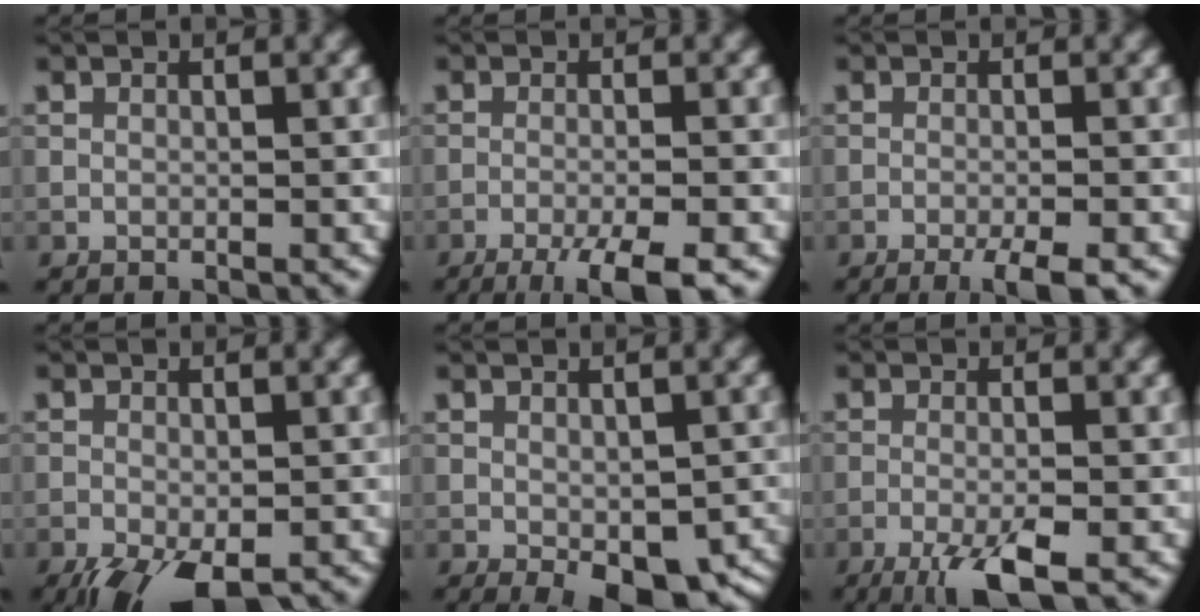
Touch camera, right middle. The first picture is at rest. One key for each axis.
{"total": 5.7, "fx": -3.6, "fy": 1.1, "fz": 4.3, "tx": -0.058, "ty": -0.002, "tz": -0.061}
{"total": 3.3, "fx": -2.0, "fy": 0.5, "fz": 2.6, "tx": -0.039, "ty": 0.000, "tz": -0.037}
{"total": 8.0, "fx": -5.4, "fy": 2.8, "fz": 5.1, "tx": -0.084, "ty": -0.031, "tz": -0.082}
{"total": 7.5, "fx": -3.5, "fy": 3.4, "fz": 5.7, "tx": -0.080, "ty": -0.027, "tz": -0.031}
{"total": 5.0, "fx": -2.8, "fy": 1.0, "fz": 4.0, "tx": -0.073, "ty": -0.002, "tz": -0.056}